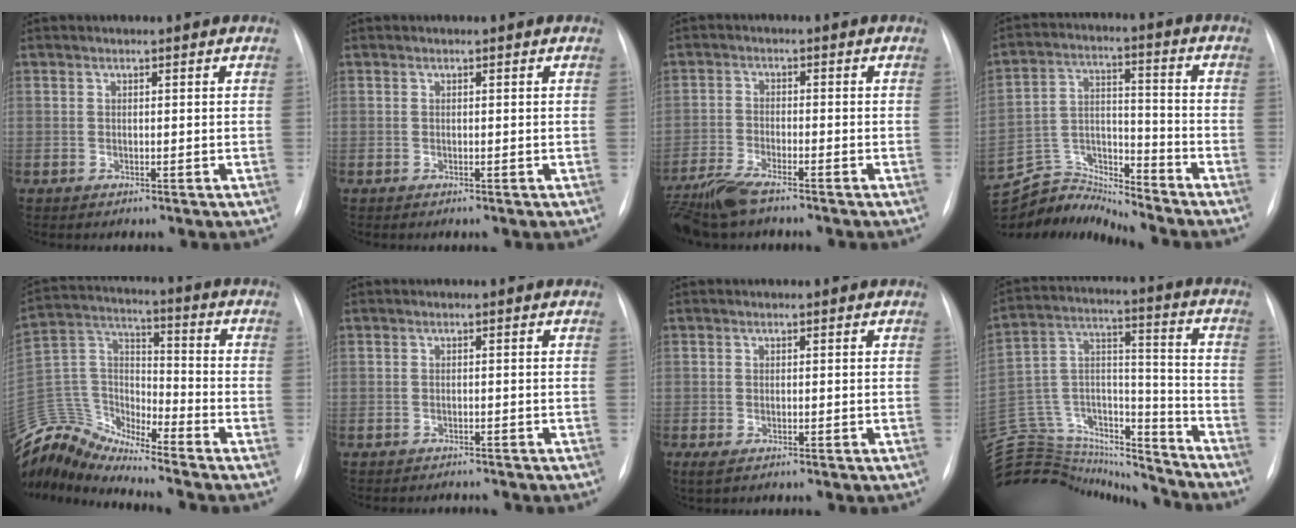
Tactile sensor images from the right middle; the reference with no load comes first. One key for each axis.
{"total": 0.0}
{"total": 7.4, "fx": -6.0, "fy": 1.2, "fz": 4.3, "tx": -0.090, "ty": -0.019, "tz": -0.113}
{"total": 11.9, "fx": -11.9, "fy": 0.2, "fz": -0.5, "tx": 0.005, "ty": 0.048, "tz": -0.223}
{"total": 13.3, "fx": -13.1, "fy": 0.3, "fz": 2.0, "tx": -0.046, "ty": 0.049, "tz": -0.259}
{"total": 3.5, "fx": -3.3, "fy": 0.7, "fz": 0.7, "tx": -0.004, "ty": -0.003, "tz": -0.044}
{"total": 2.3, "fx": -1.7, "fy": 0.5, "fz": 1.5, "tx": -0.021, "ty": -0.008, "tz": -0.021}
{"total": 29.3, "fx": -27.2, "fy": 7.4, "fz": 8.1, "tx": -0.211, "ty": 0.023, "tz": -0.426}